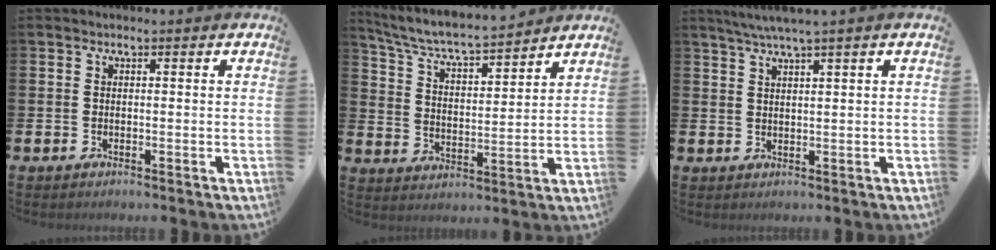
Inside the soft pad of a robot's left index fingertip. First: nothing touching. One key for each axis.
{"total": 6.4, "fx": 6.1, "fy": 0.5, "fz": 1.9, "tx": -0.069, "ty": -0.046, "tz": 0.103}
{"total": 3.0, "fx": 2.5, "fy": -0.7, "fz": 1.5, "tx": -0.037, "ty": -0.001, "tz": 0.045}